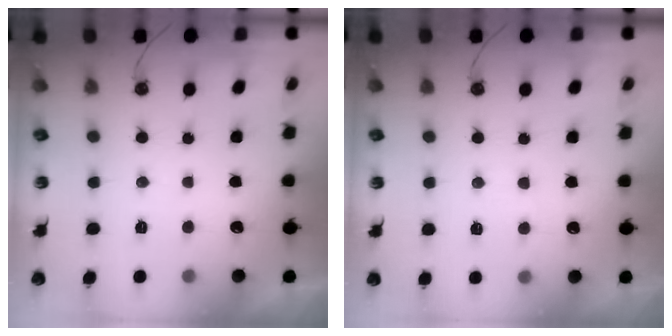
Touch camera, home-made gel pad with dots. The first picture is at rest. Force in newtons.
{"total": 5.8, "press": 5.8, "slide": 0.6}